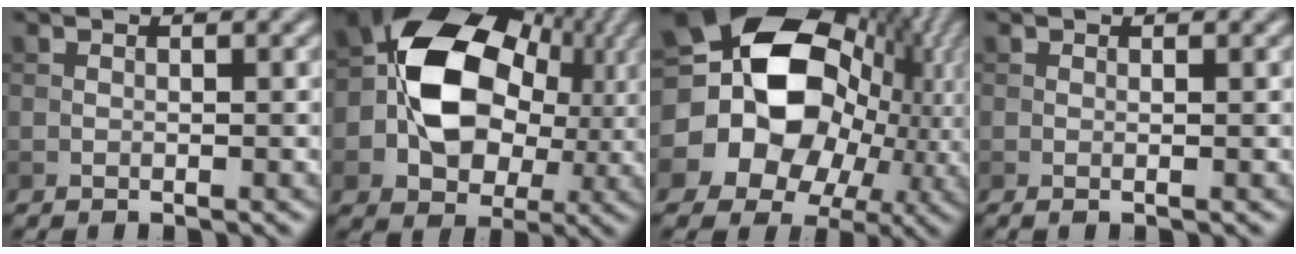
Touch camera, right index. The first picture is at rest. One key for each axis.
{"total": 12.7, "fx": 0.6, "fy": 9.3, "fz": 8.5, "tx": -0.131, "ty": 0.004, "tz": 0.001}
{"total": 18.3, "fx": 1.5, "fy": 14.5, "fz": 11.0, "tx": -0.179, "ty": -0.008, "tz": 0.024}
{"total": 0.6, "fx": 0.0, "fy": 0.1, "fz": 0.6, "tx": -0.008, "ty": -0.002, "tz": -0.002}